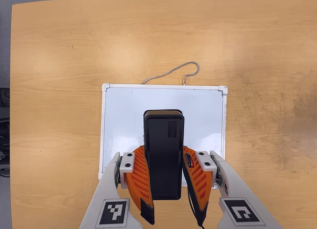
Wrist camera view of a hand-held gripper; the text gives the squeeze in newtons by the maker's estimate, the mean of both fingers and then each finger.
{"total": 8.8, "left": 7.4, "right": 10.2}